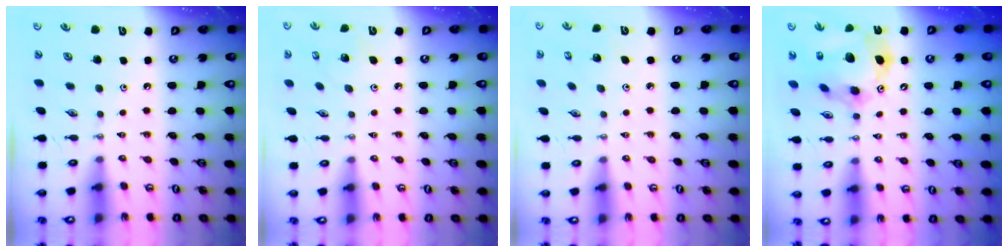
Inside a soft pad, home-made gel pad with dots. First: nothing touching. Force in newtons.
{"total": 3.5, "press": 3.5, "slide": 0.2}
{"total": 2.3, "press": 2.3, "slide": 0.3}
{"total": 16.7, "press": 16.6, "slide": 1.7}